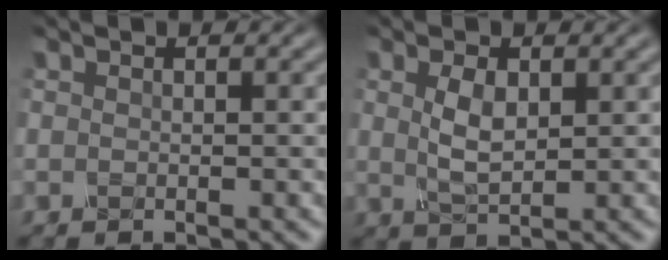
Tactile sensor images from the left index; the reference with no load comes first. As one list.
[{"total": 2.3, "force": [0.2, 1.1, 2.0], "torque": [-0.054, -0.002, 0.019]}]